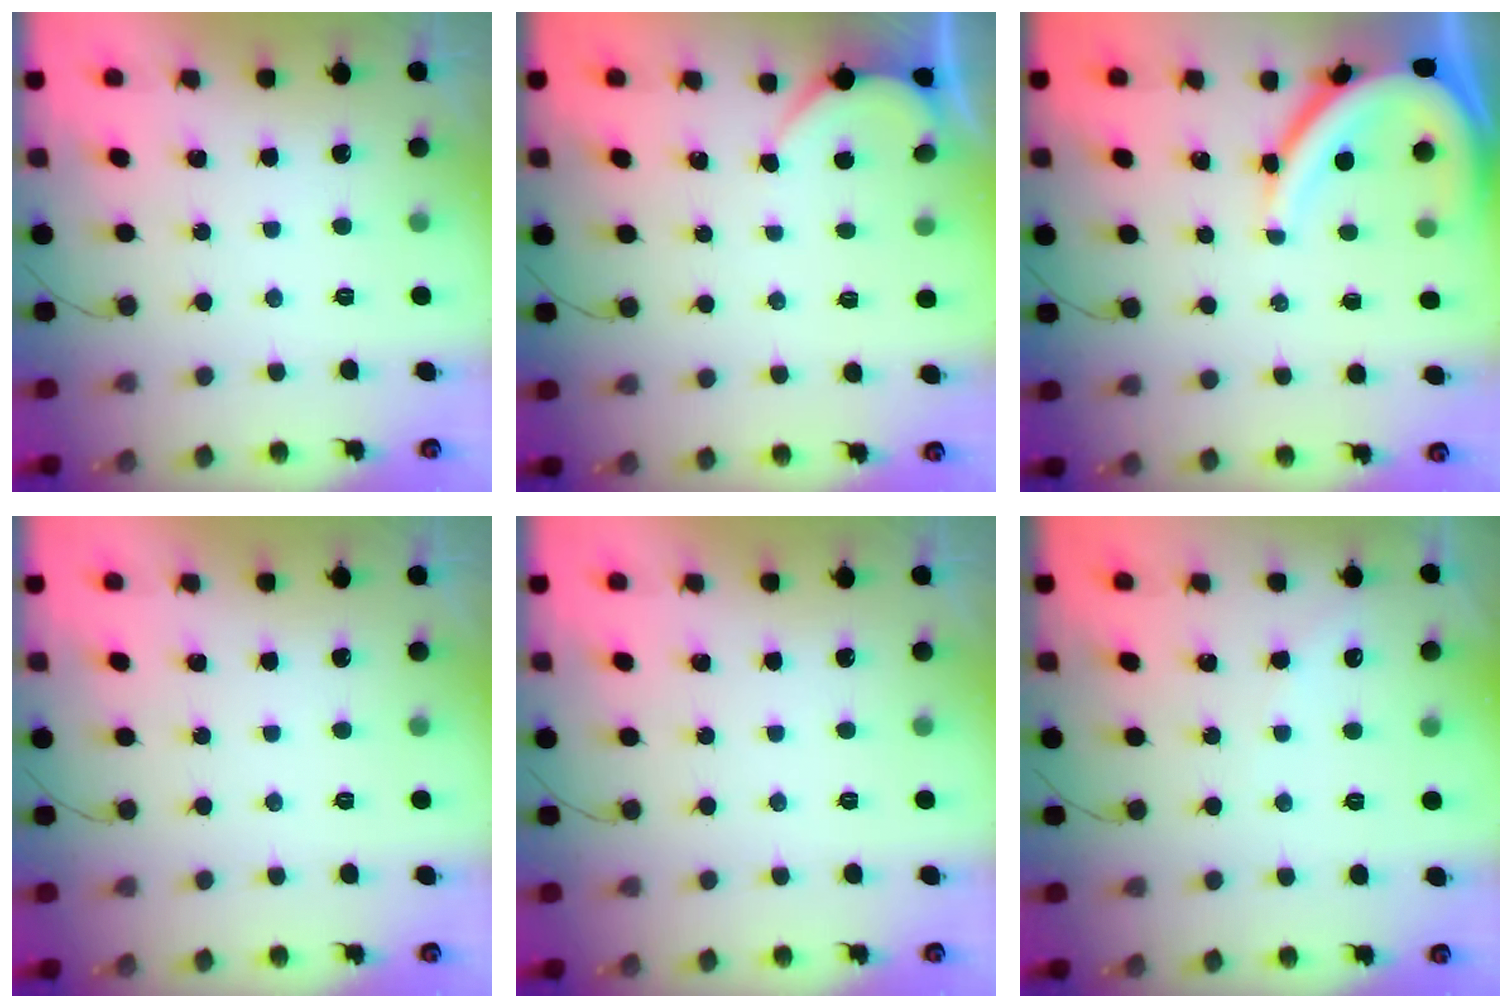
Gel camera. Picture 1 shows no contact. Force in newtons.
{"total": 2.1, "press": 2.1, "slide": 0.3}
{"total": 10.9, "press": 10.9, "slide": 0.7}
{"total": 0.0}
{"total": 0.0}
{"total": 2.7, "press": 2.7, "slide": 0.5}